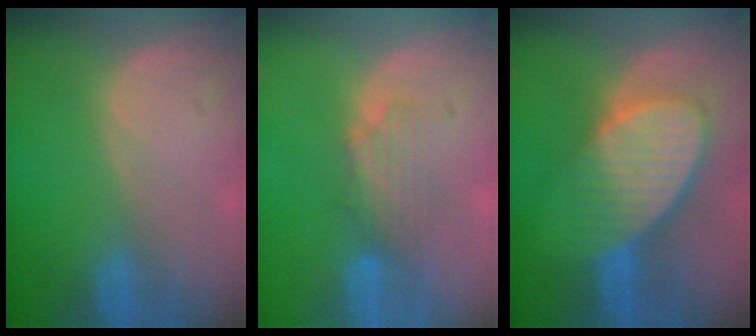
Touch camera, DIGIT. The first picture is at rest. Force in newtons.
{"total": 4.0, "press": 3.6, "slide": 1.8}
{"total": 9.0, "press": 8.1, "slide": 4.0}